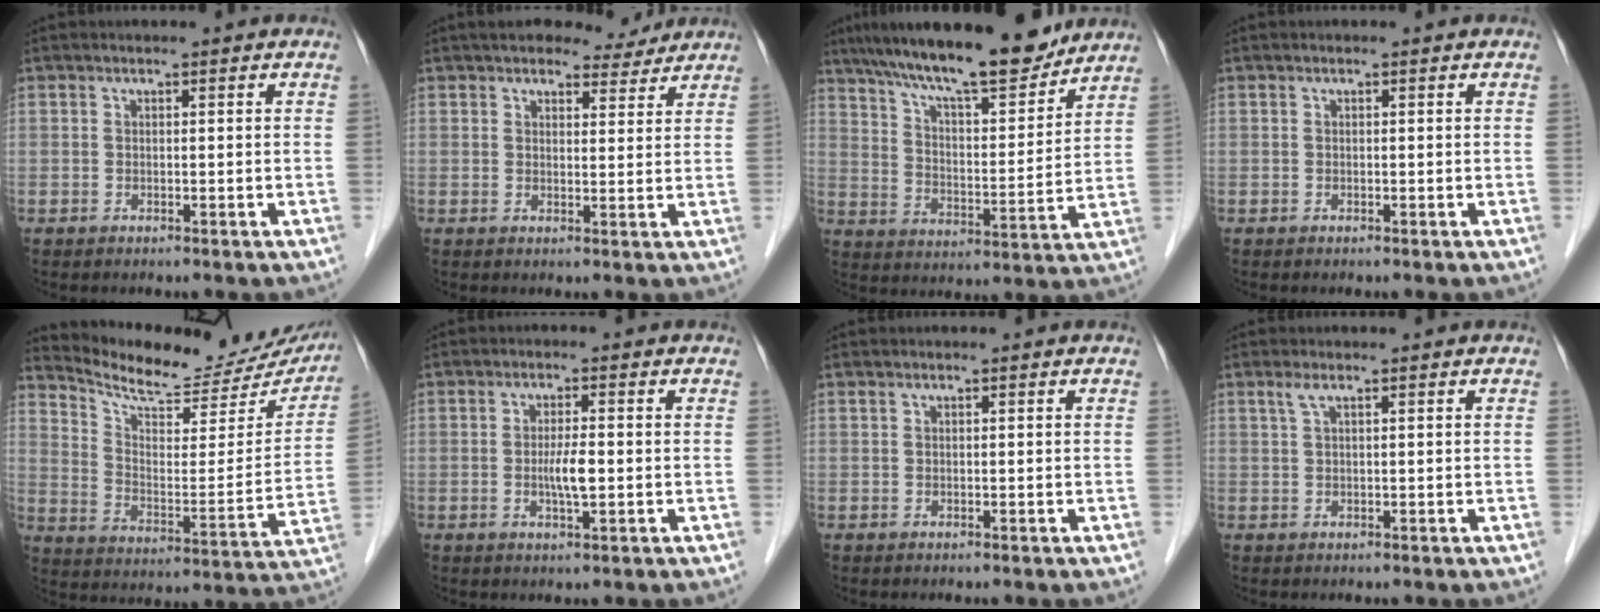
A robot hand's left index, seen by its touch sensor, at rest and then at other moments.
{"total": 5.8, "force": [5.2, 1.9, 1.7], "torque": [-0.016, 0.009, 0.067]}
{"total": 17.0, "force": [14.4, 2.7, 8.6], "torque": [-0.142, 0.007, 0.233]}
{"total": 0.0}
{"total": 21.3, "force": [19.9, 5.0, 5.8], "torque": [-0.084, -0.047, 0.268]}
{"total": 3.5, "force": [-0.5, 0.5, 3.4], "torque": [-0.068, -0.003, -0.008]}
{"total": 0.0}
{"total": 1.2, "force": [0.7, 0.1, 1.0], "torque": [-0.029, 0.013, 0.014]}